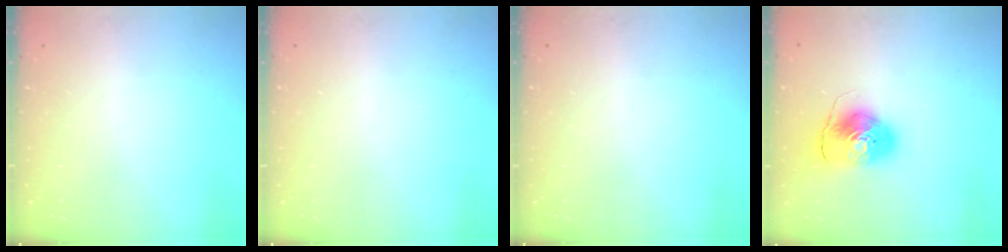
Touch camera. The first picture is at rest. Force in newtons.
{"total": 0.0}
{"total": 0.0}
{"total": 9.7, "press": 9.6, "slide": 1.3}